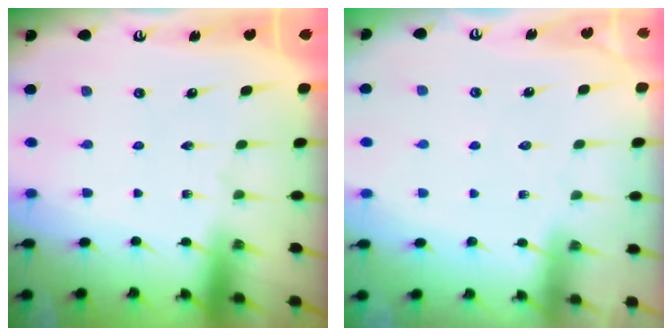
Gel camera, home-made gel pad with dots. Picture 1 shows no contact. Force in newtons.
{"total": 2.5, "press": 2.4, "slide": 0.4}